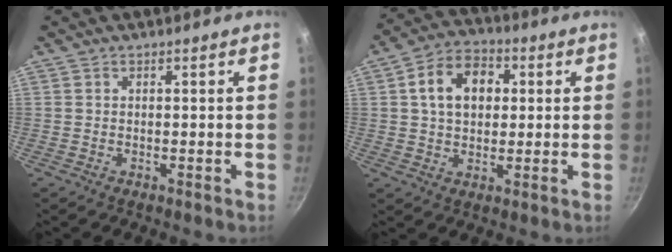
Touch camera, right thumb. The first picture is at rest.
{"total": 11.0, "force": [2.1, 8.0, 7.2], "torque": [-0.092, 0.015, 0.025]}